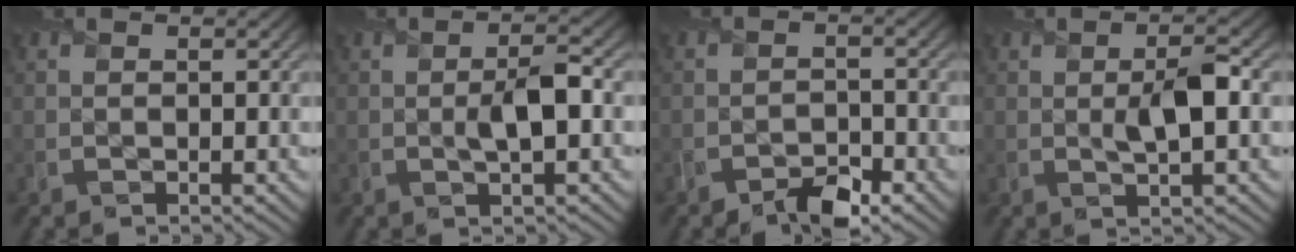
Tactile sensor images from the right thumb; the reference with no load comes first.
{"total": 3.7, "force": [-0.2, 1.1, 3.5], "torque": [-0.065, 0.005, -0.005]}
{"total": 3.7, "force": [-2.6, 1.7, 2.0], "torque": [-0.028, 0.000, -0.050]}
{"total": 4.1, "force": [0.2, 1.2, 3.9], "torque": [-0.070, 0.003, 0.003]}